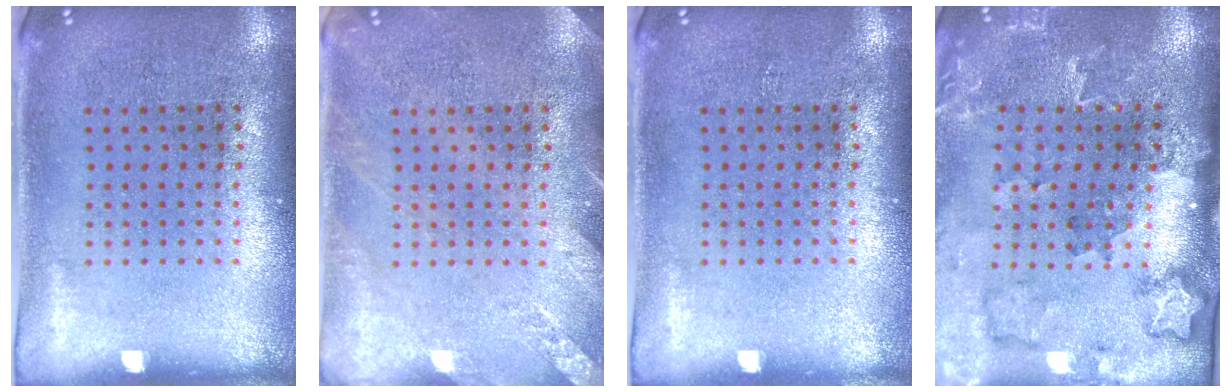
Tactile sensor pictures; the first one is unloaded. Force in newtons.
{"total": 2.1, "press": 2.1, "slide": 0.2}
{"total": 0.0}
{"total": 1.9, "press": 1.8, "slide": 0.4}